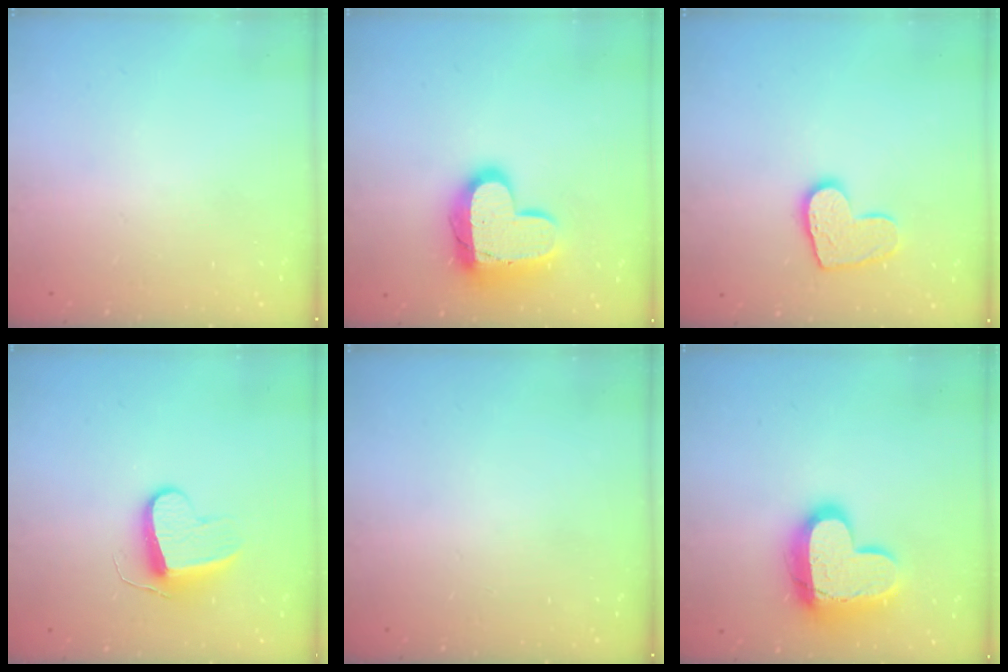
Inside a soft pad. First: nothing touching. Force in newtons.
{"total": 16.3, "press": 16.2, "slide": 1.4}
{"total": 10.6, "press": 10.6, "slide": 0.8}
{"total": 9.9, "press": 9.8, "slide": 0.6}
{"total": 0.0}
{"total": 17.1, "press": 17.0, "slide": 1.6}